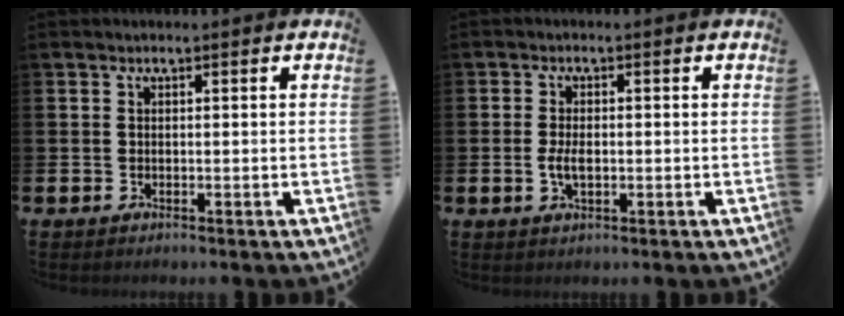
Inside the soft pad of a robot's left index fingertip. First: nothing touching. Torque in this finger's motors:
{"motor_torque": [0.66, 0.24, 0.09, 0.09]}